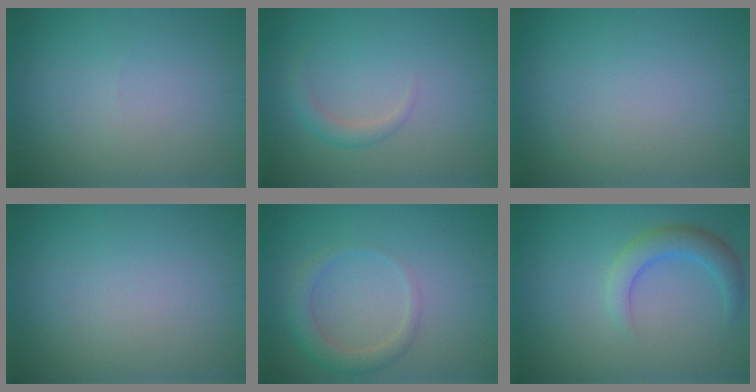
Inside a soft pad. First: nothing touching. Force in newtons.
{"total": 1.4, "press": 1.4, "slide": 0.1}
{"total": 0.0}
{"total": 0.0}
{"total": 2.2, "press": 2.2, "slide": 0.3}
{"total": 3.0, "press": 3.0, "slide": 0.2}